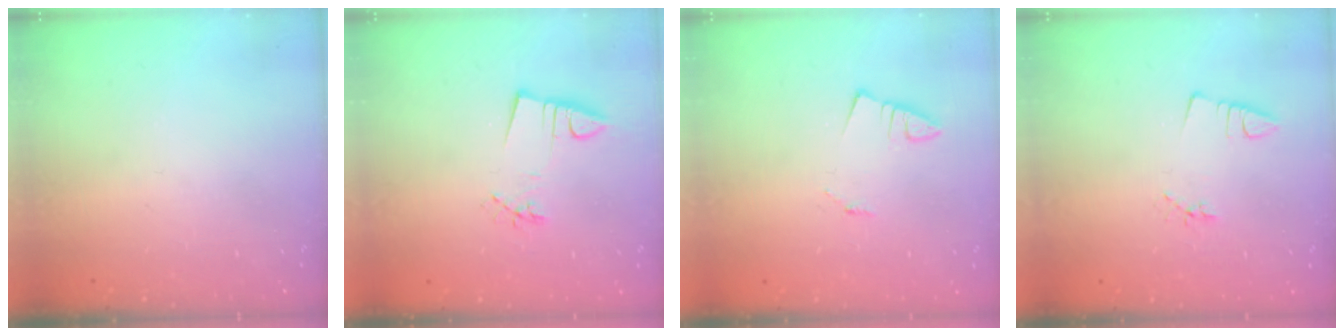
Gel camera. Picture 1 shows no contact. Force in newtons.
{"total": 3.7, "press": 2.2, "slide": 3.0}
{"total": 1.0, "press": 1.0, "slide": 0.1}
{"total": 1.9, "press": 1.3, "slide": 1.3}